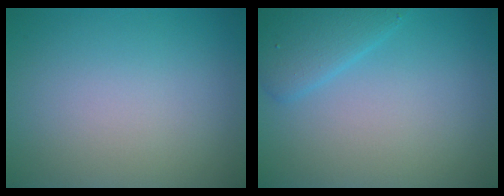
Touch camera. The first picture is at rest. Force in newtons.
{"total": 2.9, "press": 2.9, "slide": 0.2}